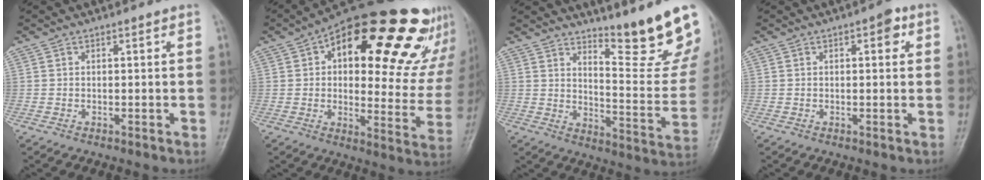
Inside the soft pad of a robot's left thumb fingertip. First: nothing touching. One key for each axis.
{"total": 29.5, "fx": 16.0, "fy": 12.9, "fz": 21.2, "tx": -0.245, "ty": -0.021, "tz": 0.214}
{"total": 16.7, "fx": 13.2, "fy": 2.0, "fz": 10.0, "tx": -0.111, "ty": -0.130, "tz": 0.188}
{"total": 3.1, "fx": 1.1, "fy": 1.5, "fz": 2.5, "tx": -0.022, "ty": 0.003, "tz": 0.007}